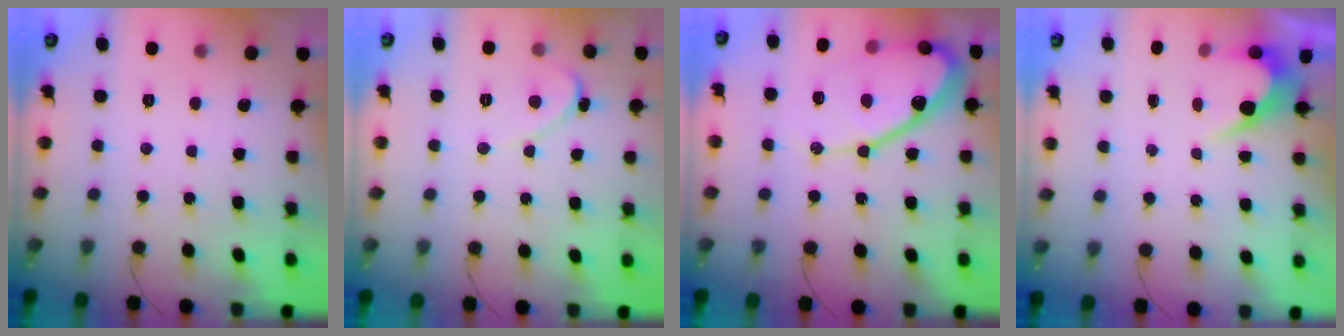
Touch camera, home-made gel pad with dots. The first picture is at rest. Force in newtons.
{"total": 1.7, "press": 1.7, "slide": 0.2}
{"total": 15.5, "press": 15.4, "slide": 1.5}
{"total": 3.4, "press": 3.4, "slide": 0.2}